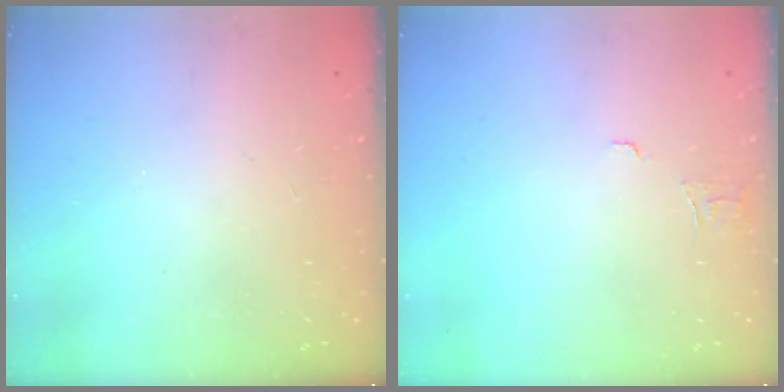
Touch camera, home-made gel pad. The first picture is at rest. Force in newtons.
{"total": 4.5, "press": 4.5, "slide": 0.3}